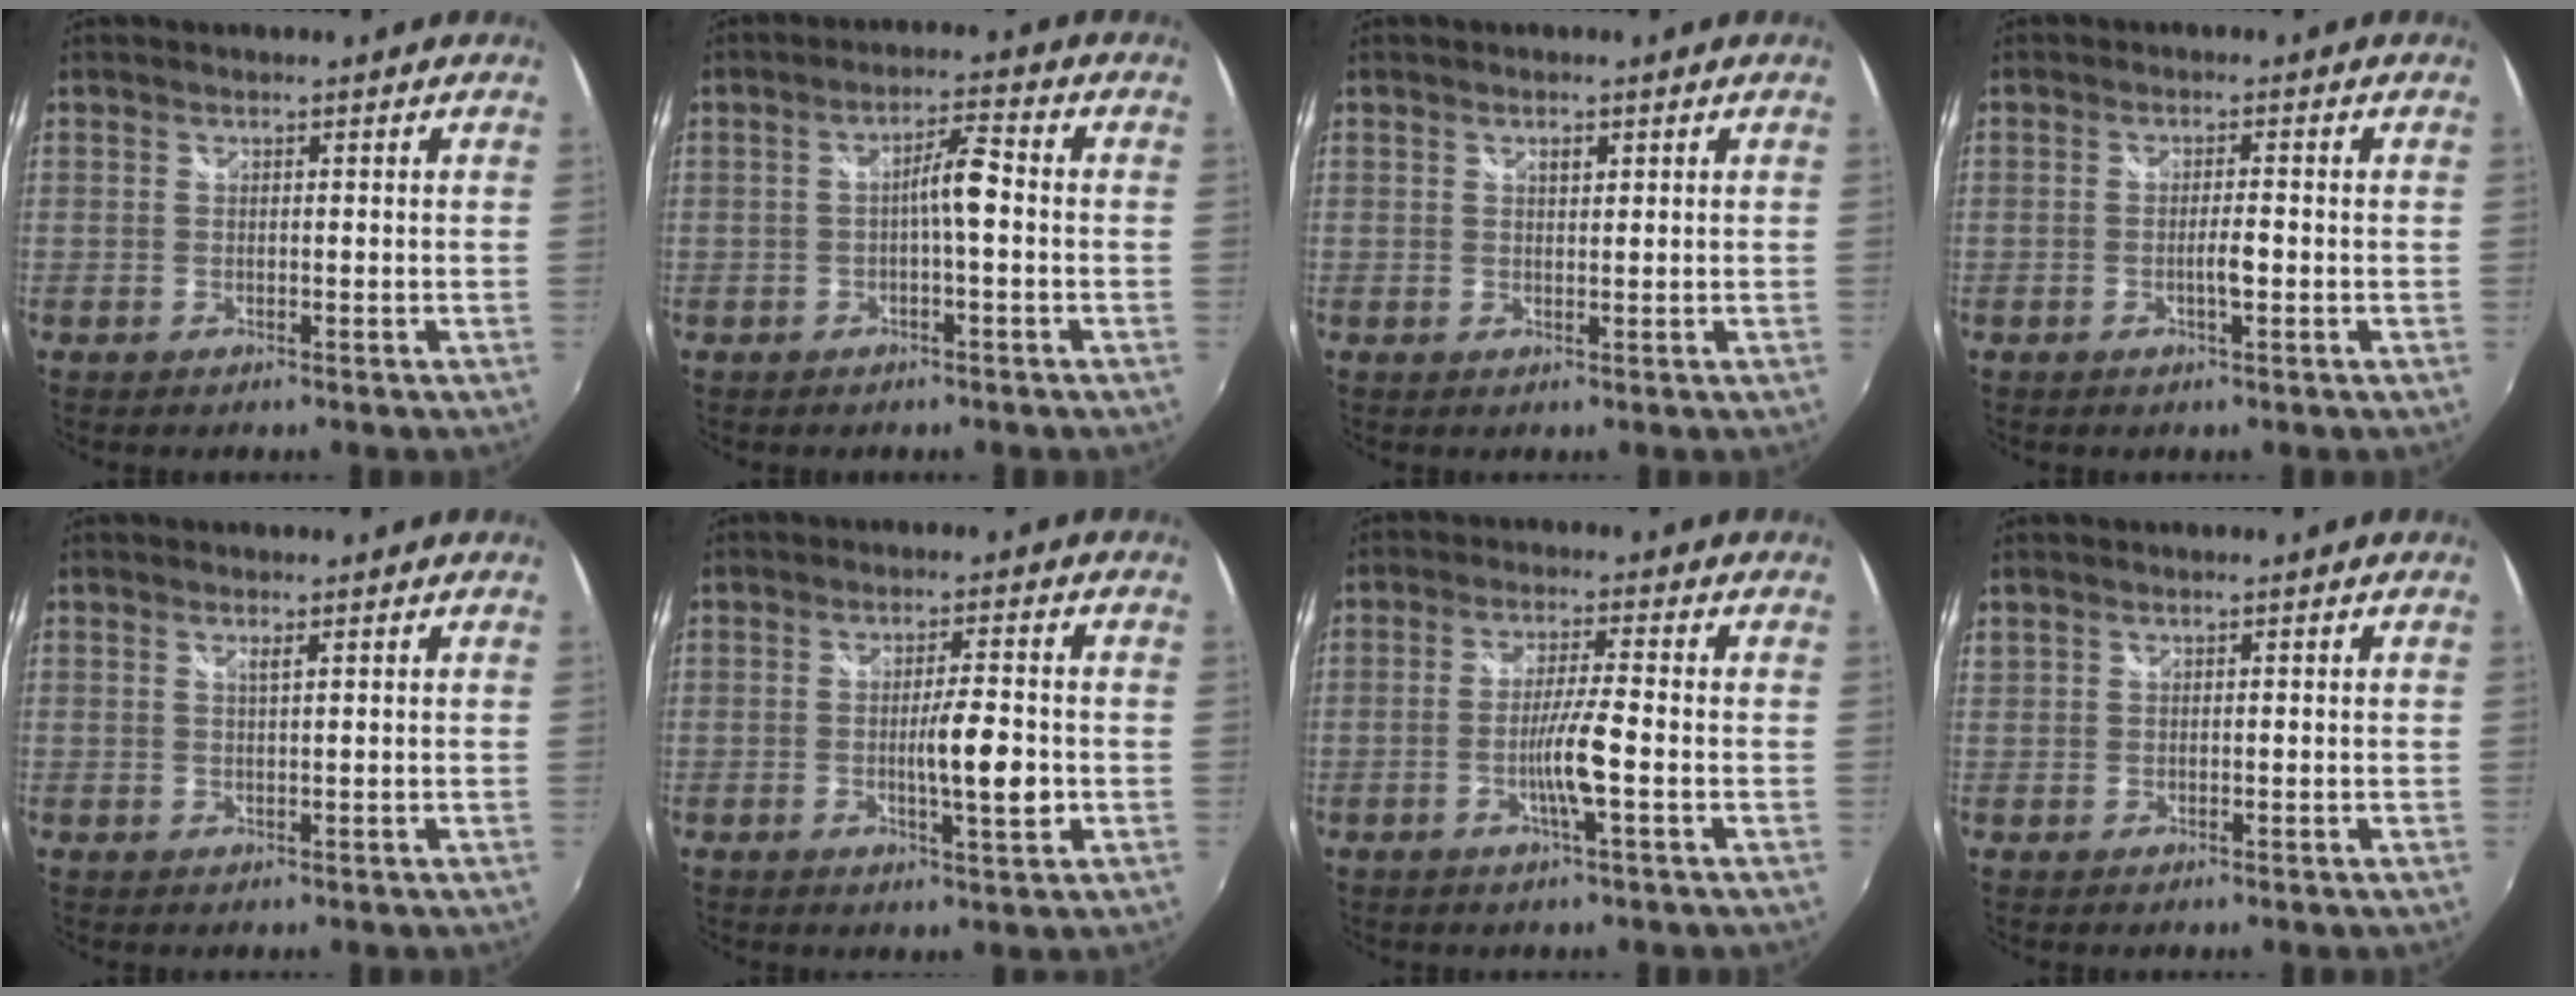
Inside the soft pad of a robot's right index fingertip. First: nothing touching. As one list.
[{"total": 5.9, "force": [-0.9, 0.2, 5.8], "torque": [-0.109, 0.012, -0.015]}, {"total": 1.4, "force": [0.7, 0.6, 1.0], "torque": [-0.015, 0.003, 0.012]}, {"total": 2.5, "force": [-0.8, 0.4, 2.4], "torque": [-0.042, -0.001, -0.014]}, {"total": 1.0, "force": [0.6, -0.1, 0.8], "torque": [-0.014, 0.000, 0.009]}, {"total": 6.7, "force": [-1.3, 0.7, 6.6], "torque": [-0.106, -0.010, -0.019]}, {"total": 5.8, "force": [-1.9, -0.4, 5.5], "torque": [-0.100, -0.006, -0.037]}, {"total": 0.8, "force": [0.6, 0.4, 0.4], "torque": [-0.004, 0.002, 0.012]}]